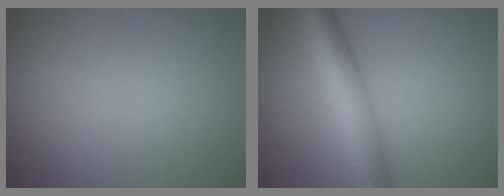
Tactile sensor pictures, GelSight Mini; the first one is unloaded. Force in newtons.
{"total": 7.1, "press": 7.1, "slide": 0.1}